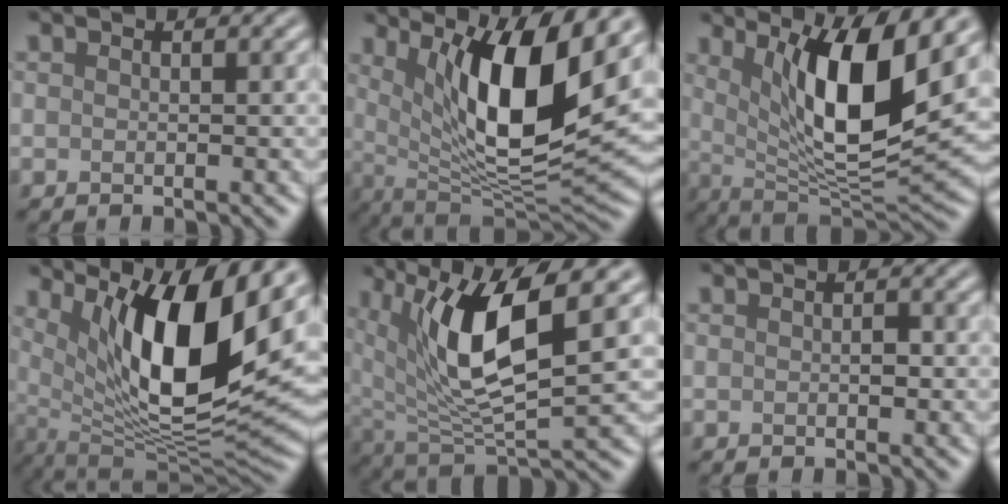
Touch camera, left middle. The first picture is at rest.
{"total": 11.6, "force": [3.9, 3.3, 10.4], "torque": [-0.163, -0.014, 0.072]}
{"total": 10.4, "force": [3.4, 2.9, 9.4], "torque": [-0.146, -0.018, 0.064]}
{"total": 12.7, "force": [4.4, 4.0, 11.3], "torque": [-0.178, -0.012, 0.082]}
{"total": 9.9, "force": [3.5, 3.3, 8.7], "torque": [-0.171, -0.009, 0.067]}
{"total": 0.8, "force": [-0.1, 0.5, 0.7], "torque": [-0.012, 0.001, -0.001]}